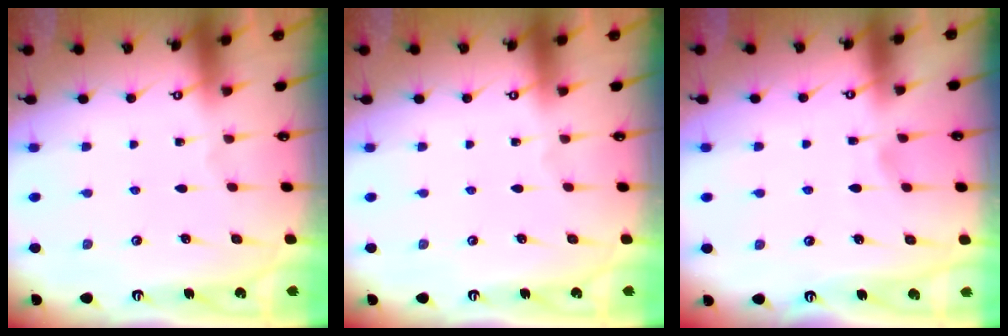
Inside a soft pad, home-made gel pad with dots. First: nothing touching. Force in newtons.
{"total": 0.0}
{"total": 3.2, "press": 3.2, "slide": 0.4}